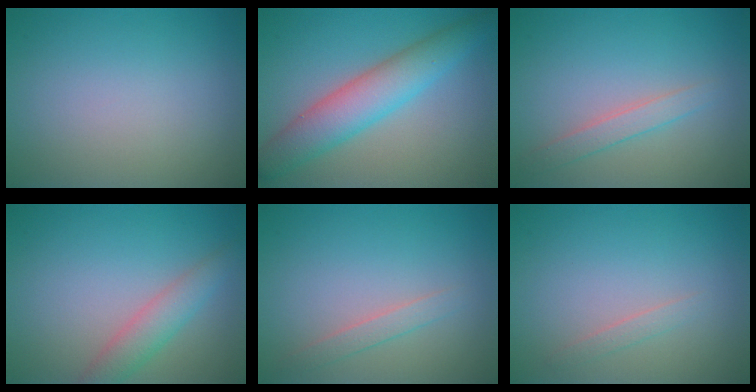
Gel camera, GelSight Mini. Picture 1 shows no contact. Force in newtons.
{"total": 5.8, "press": 5.8, "slide": 0.3}
{"total": 1.8, "press": 1.8, "slide": 0.1}
{"total": 2.9, "press": 2.9, "slide": 0.1}
{"total": 1.3, "press": 1.3, "slide": 0.1}
{"total": 0.9, "press": 0.9, "slide": 0.0}